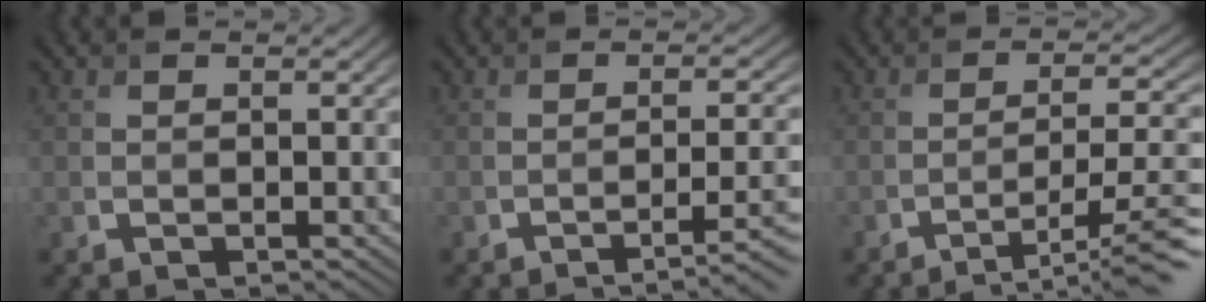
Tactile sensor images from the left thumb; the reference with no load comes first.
{"total": 5.4, "force": [-2.8, 1.3, 4.4], "torque": [-0.060, -0.002, -0.040]}
{"total": 8.6, "force": [-5.4, 1.6, 6.4], "torque": [-0.103, 0.003, -0.080]}